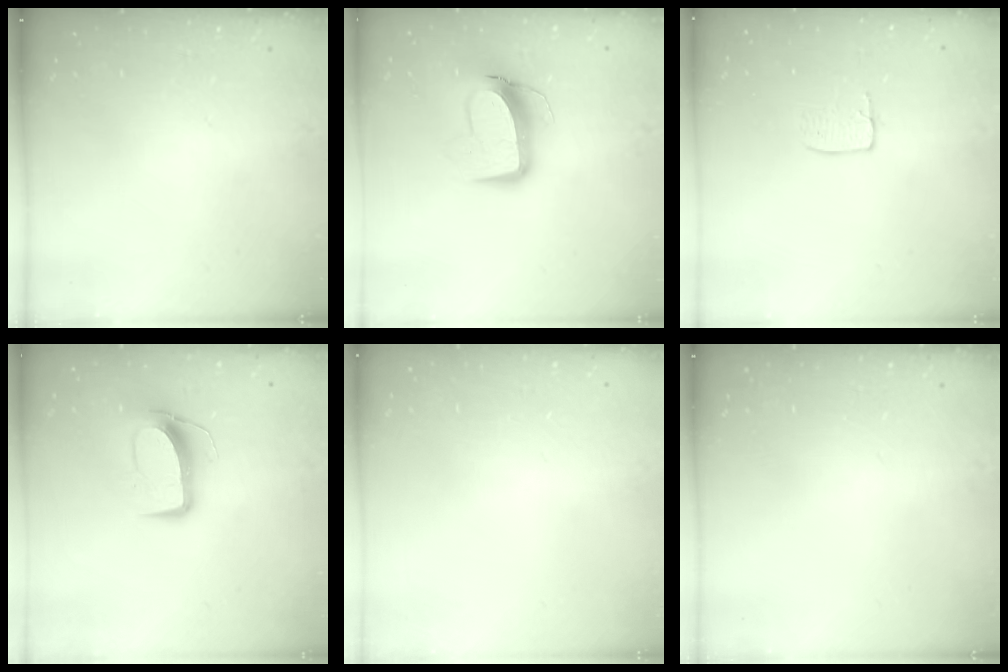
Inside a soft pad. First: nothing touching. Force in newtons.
{"total": 12.1, "press": 12.0, "slide": 1.4}
{"total": 3.7, "press": 3.7, "slide": 0.2}
{"total": 9.8, "press": 9.8, "slide": 1.0}
{"total": 0.0}
{"total": 0.0}